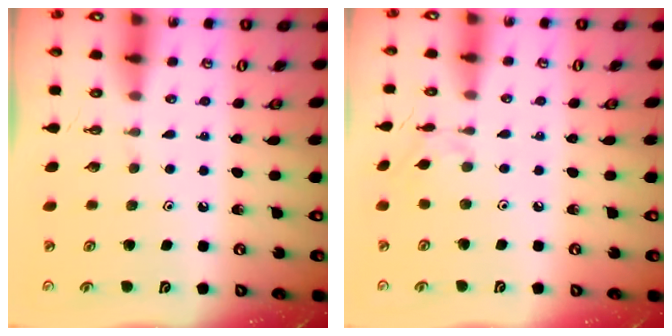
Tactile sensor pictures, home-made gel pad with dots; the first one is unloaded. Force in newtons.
{"total": 1.6, "press": 1.6, "slide": 0.2}